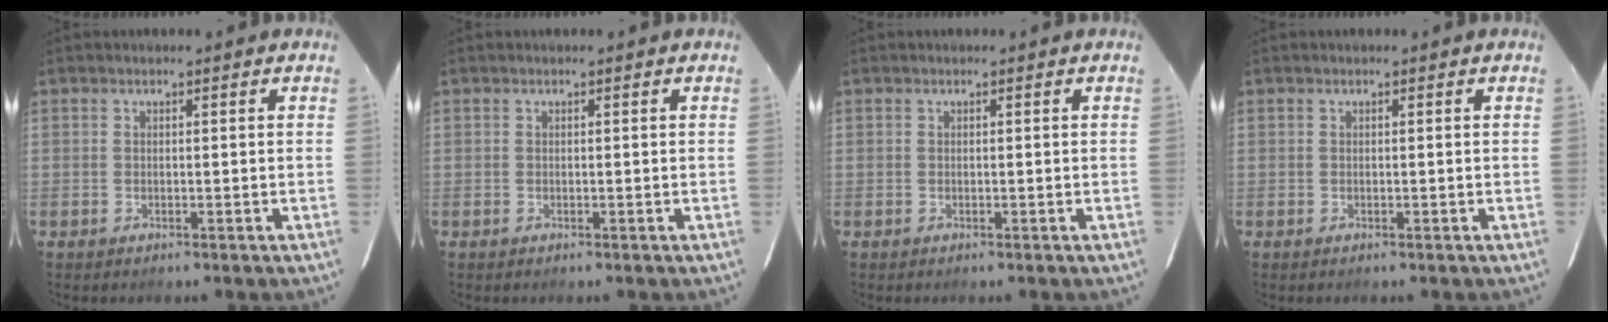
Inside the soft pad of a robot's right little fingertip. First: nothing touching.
{"total": 0.0}
{"total": 0.0}
{"total": 0.0}